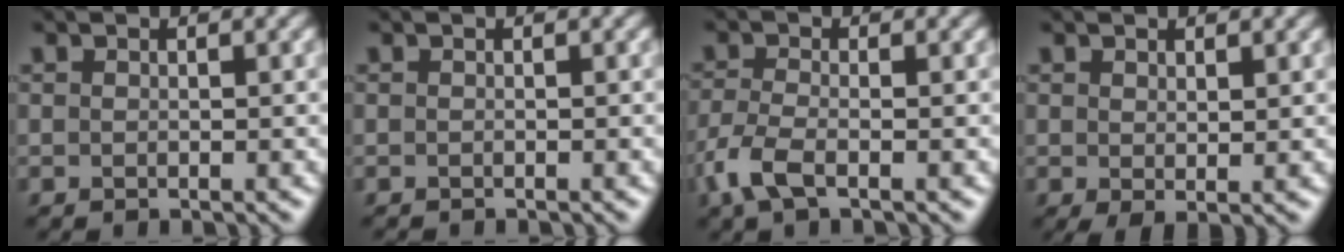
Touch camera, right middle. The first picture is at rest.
{"total": 1.0, "force": [-0.9, 0.1, 0.3], "torque": [0.008, -0.003, -0.014]}
{"total": 3.3, "force": [-1.8, 1.2, 2.5], "torque": [-0.067, -0.005, -0.045]}
{"total": 1.4, "force": [0.4, 0.5, 1.3], "torque": [-0.025, -0.002, 0.011]}